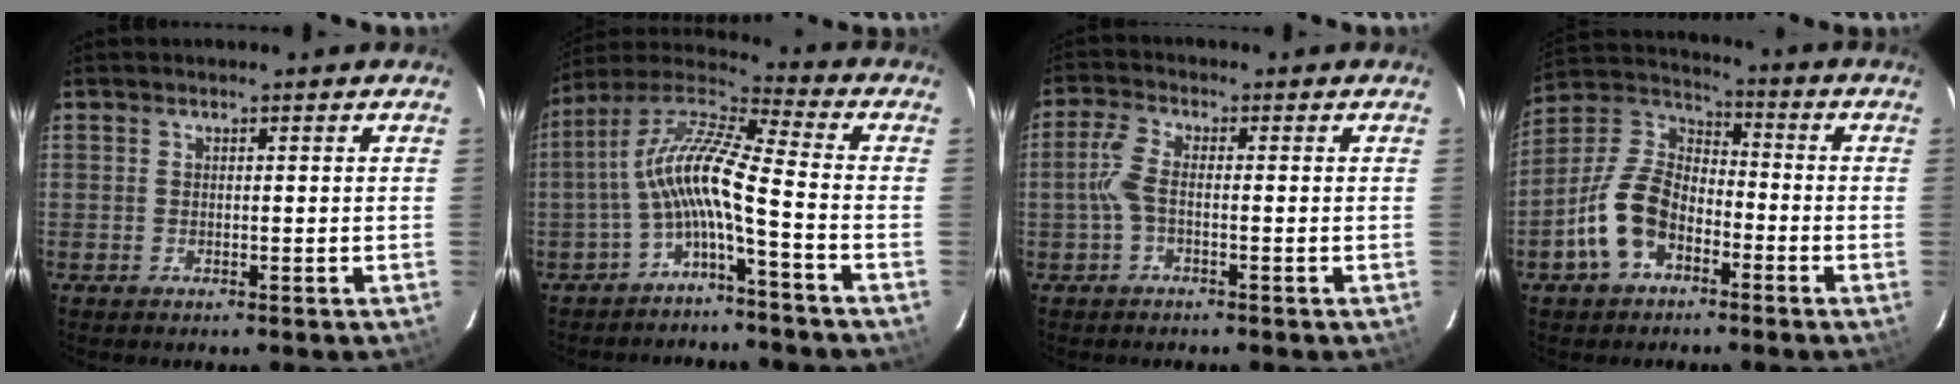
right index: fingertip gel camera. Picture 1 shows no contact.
{"total": 10.7, "force": [-3.5, 0.8, 10.1], "torque": [-0.209, 0.018, -0.072]}
{"total": 3.7, "force": [-0.9, 1.0, 3.4], "torque": [-0.083, 0.007, -0.019]}
{"total": 12.4, "force": [-5.8, 7.9, 7.6], "torque": [-0.163, 0.021, -0.109]}